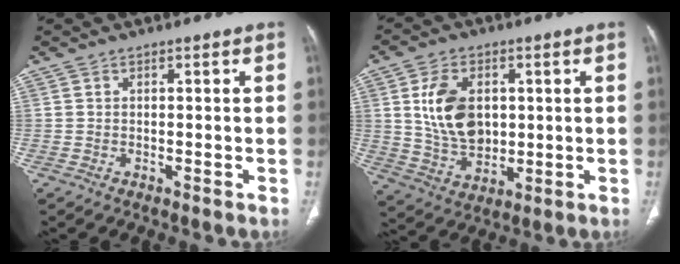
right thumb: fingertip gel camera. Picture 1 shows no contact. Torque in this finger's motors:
{"motor_torque": [-0.55, 0.93, 0.82, 0.51, 0.14]}